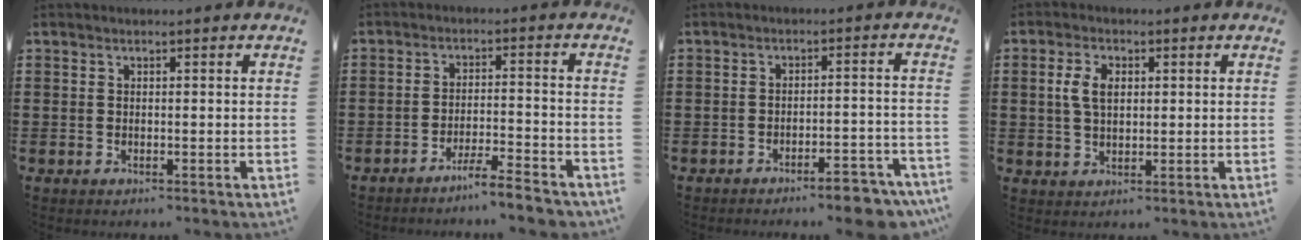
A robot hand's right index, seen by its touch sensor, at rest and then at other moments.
{"total": 5.1, "force": [-4.7, -0.3, 2.0], "torque": [-0.039, -0.012, -0.091]}
{"total": 5.5, "force": [-4.8, 0.3, 2.6], "torque": [-0.040, -0.004, -0.088]}
{"total": 4.5, "force": [0.9, 2.7, 3.5], "torque": [-0.083, 0.009, 0.012]}